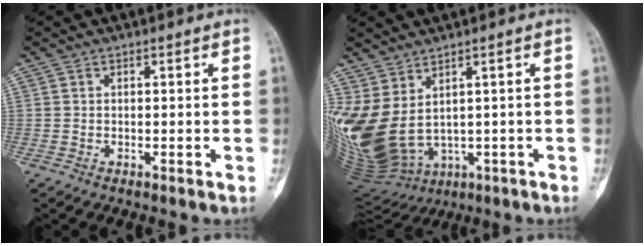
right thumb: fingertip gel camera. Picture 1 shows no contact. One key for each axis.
{"total": 17.4, "fx": 0.4, "fy": 10.8, "fz": 13.7, "tx": -0.324, "ty": -0.016, "tz": 0.052}